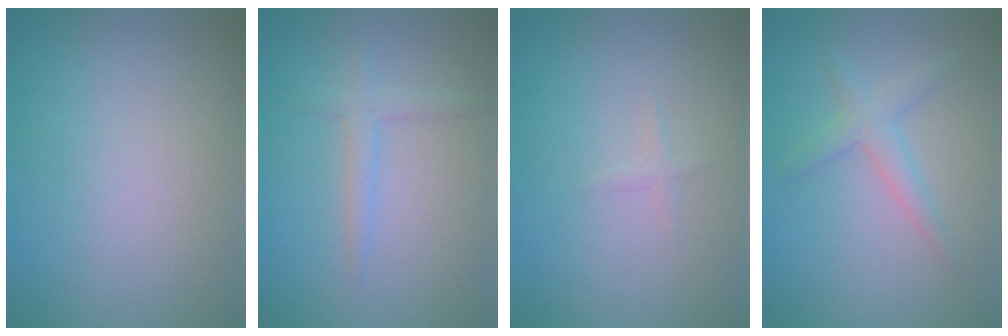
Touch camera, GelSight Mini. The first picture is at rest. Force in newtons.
{"total": 1.7, "press": 1.7, "slide": 0.1}
{"total": 0.6, "press": 0.6, "slide": 0.0}
{"total": 2.2, "press": 2.2, "slide": 0.1}